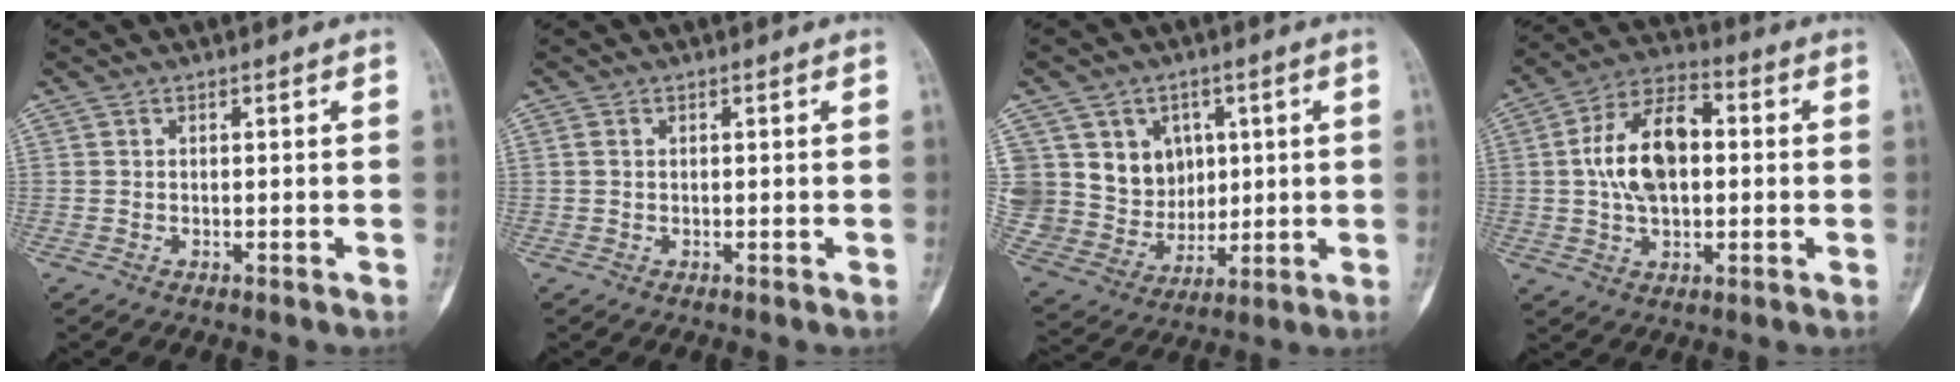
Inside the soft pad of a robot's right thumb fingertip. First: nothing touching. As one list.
[{"total": 0.9, "force": [0.3, 0.6, 0.5], "torque": [-0.014, 0.003, 0.008]}, {"total": 14.5, "force": [4.5, 12.8, 5.2], "torque": [-0.054, 0.000, 0.107]}, {"total": 14.1, "force": [1.0, 8.2, 11.4], "torque": [-0.188, 0.022, 0.009]}]